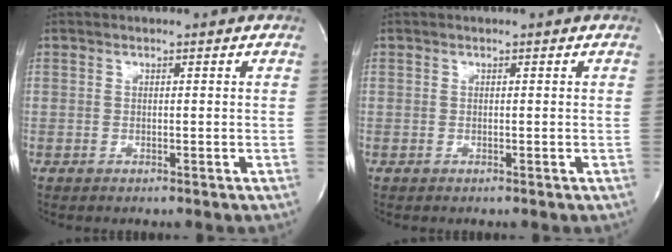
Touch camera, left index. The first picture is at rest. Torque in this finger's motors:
{"motor_torque": [0.00, 0.00, 0.00, -0.01]}